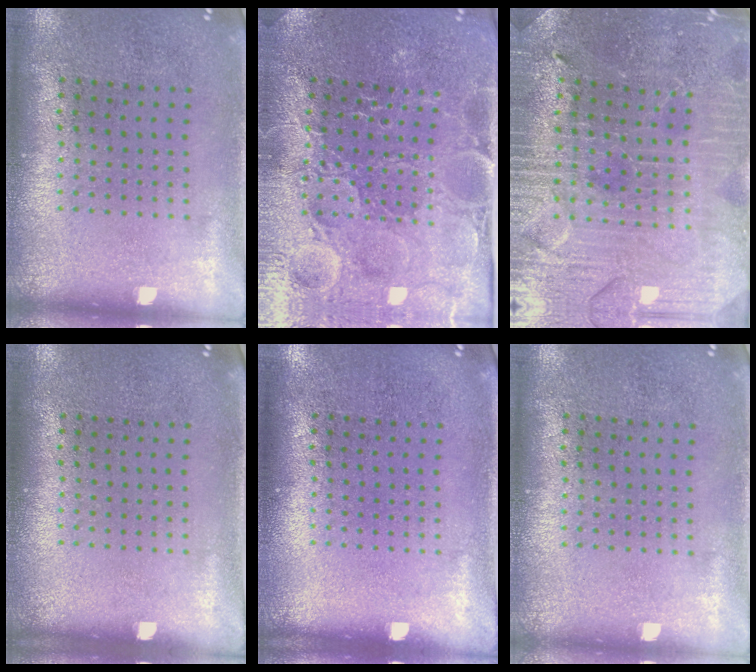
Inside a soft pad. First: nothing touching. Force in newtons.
{"total": 3.8, "press": 3.7, "slide": 0.5}
{"total": 3.3, "press": 3.2, "slide": 0.5}
{"total": 0.0}
{"total": 0.0}
{"total": 0.0}